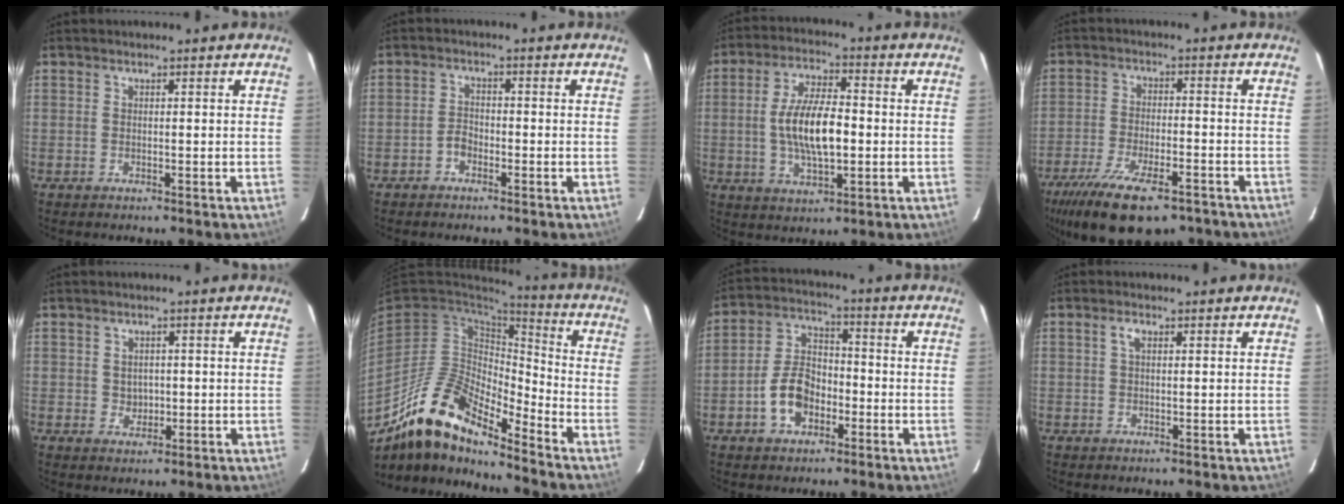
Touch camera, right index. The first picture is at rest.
{"total": 2.1, "force": [-1.5, 1.2, 0.9], "torque": [-0.018, 0.007, -0.027]}
{"total": 11.5, "force": [-1.0, 4.5, 10.6], "torque": [-0.204, 0.003, -0.015]}
{"total": 17.8, "force": [-12.3, 6.5, 11.0], "torque": [-0.228, -0.041, -0.196]}
{"total": 2.4, "force": [0.1, 2.3, 0.8], "torque": [-0.010, 0.006, 0.006]}
{"total": 16.9, "force": [-13.4, 4.8, 9.1], "torque": [-0.167, -0.010, -0.260]}
{"total": 8.9, "force": [-3.7, 5.7, 5.7], "torque": [-0.116, 0.023, -0.060]}
{"total": 1.7, "force": [0.6, 0.7, 1.4], "torque": [-0.029, 0.005, 0.011]}